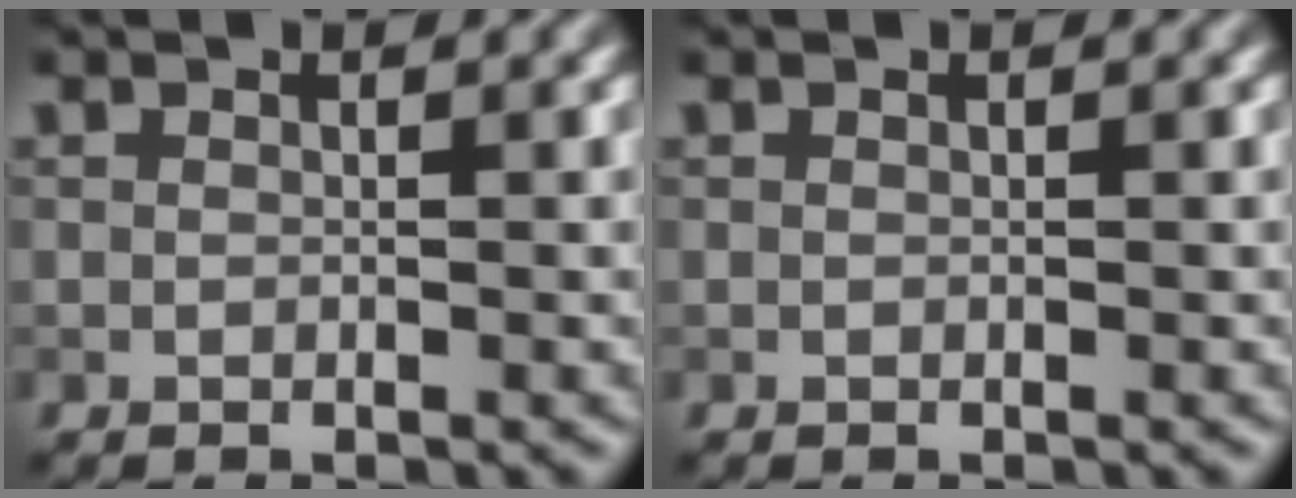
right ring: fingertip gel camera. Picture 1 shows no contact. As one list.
[{"total": 0.0}]